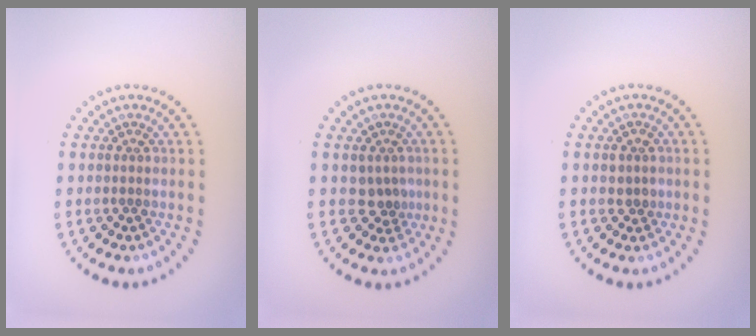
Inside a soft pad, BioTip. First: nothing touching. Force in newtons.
{"total": 1.5, "press": 1.2, "slide": 1.0}
{"total": 1.4, "press": 1.3, "slide": 0.5}